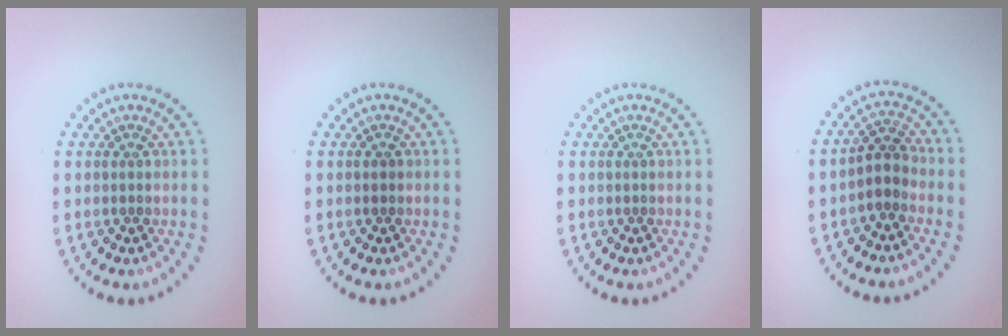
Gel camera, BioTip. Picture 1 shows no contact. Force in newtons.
{"total": 0.6, "press": 0.6, "slide": 0.1}
{"total": 0.0}
{"total": 2.2, "press": 1.9, "slide": 1.2}